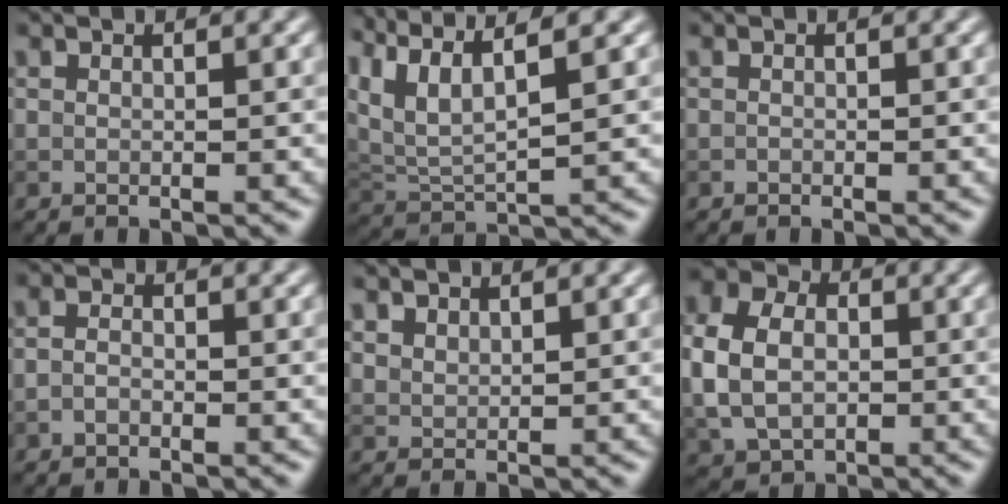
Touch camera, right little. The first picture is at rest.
{"total": 6.1, "force": [3.9, 1.8, 4.2], "torque": [-0.099, 0.015, 0.076]}
{"total": 0.0}
{"total": 1.1, "force": [-0.6, 0.7, 0.6], "torque": [-0.013, 0.001, -0.016]}
{"total": 1.5, "force": [1.4, 0.7, 0.3], "torque": [-0.014, 0.000, 0.036]}
{"total": 8.8, "force": [-0.5, 6.9, 5.4], "torque": [-0.127, 0.000, -0.021]}